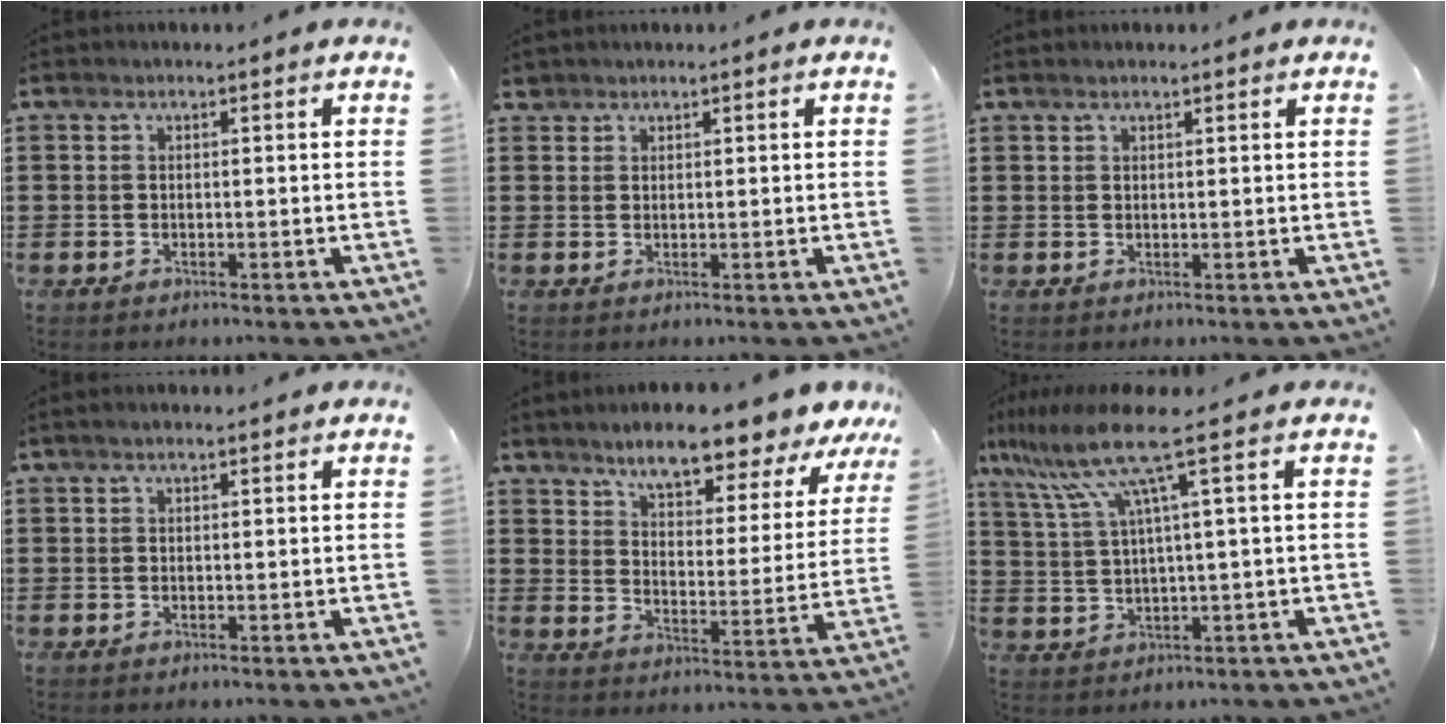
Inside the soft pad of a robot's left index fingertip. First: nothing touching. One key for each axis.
{"total": 1.4, "fx": 1.2, "fy": 0.7, "fz": 0.2, "tx": -0.008, "ty": 0.002, "tz": 0.024}
{"total": 1.0, "fx": 0.8, "fy": 0.2, "fz": 0.6, "tx": -0.012, "ty": 0.002, "tz": 0.015}
{"total": 1.3, "fx": 0.8, "fy": 0.3, "fz": 0.9, "tx": -0.019, "ty": 0.002, "tz": 0.015}
{"total": 8.4, "fx": 7.6, "fy": 1.1, "fz": 3.3, "tx": -0.081, "ty": -0.044, "tz": 0.130}
{"total": 10.7, "fx": 5.3, "fy": 0.5, "fz": 9.3, "tx": -0.224, "ty": -0.023, "tz": 0.078}